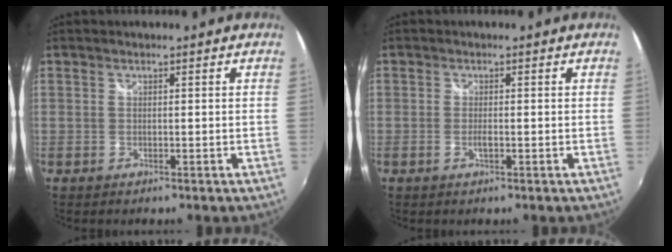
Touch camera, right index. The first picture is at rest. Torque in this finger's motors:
{"motor_torque": [0.24, -0.07, 0.15, 0.02]}